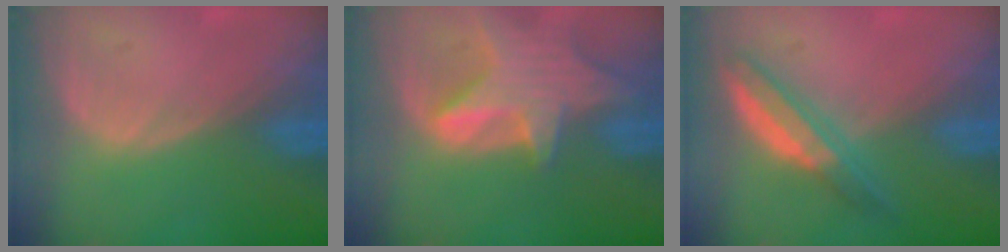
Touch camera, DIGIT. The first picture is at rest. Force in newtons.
{"total": 8.1, "press": 7.4, "slide": 3.4}
{"total": 5.2, "press": 5.1, "slide": 0.9}